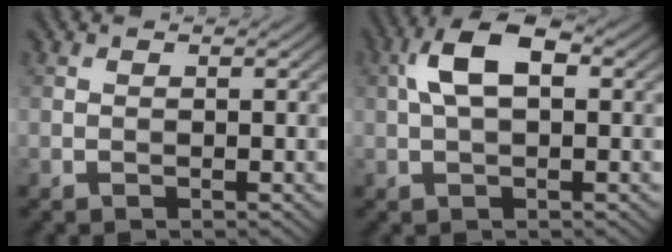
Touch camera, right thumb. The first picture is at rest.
{"total": 6.5, "force": [1.3, 3.1, 5.5], "torque": [-0.116, 0.015, 0.018]}